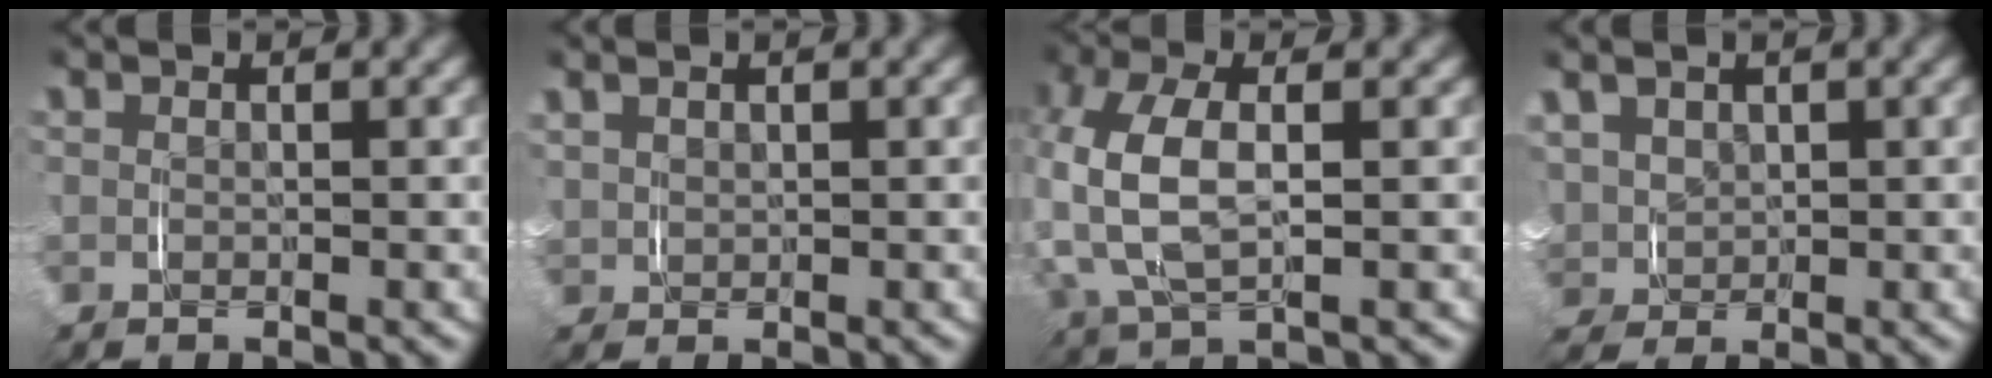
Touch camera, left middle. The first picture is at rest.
{"total": 1.5, "force": [0.9, 1.2, 0.4], "torque": [-0.019, 0.002, 0.021]}
{"total": 6.9, "force": [0.8, 4.0, 5.5], "torque": [-0.161, -0.009, 0.023]}
{"total": 4.0, "force": [1.4, 3.4, 1.6], "torque": [-0.058, -0.011, 0.034]}